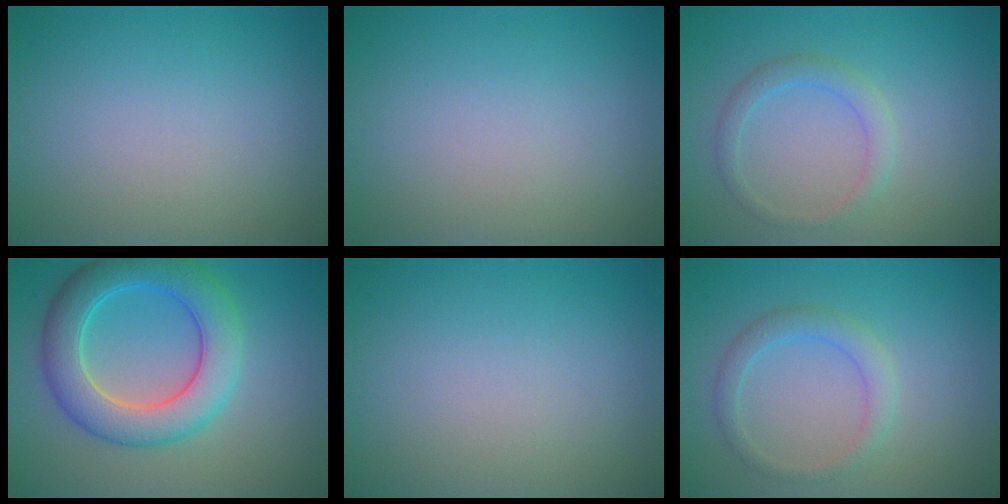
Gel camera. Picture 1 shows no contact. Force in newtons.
{"total": 0.0}
{"total": 1.8, "press": 1.8, "slide": 0.0}
{"total": 7.0, "press": 7.0, "slide": 0.2}
{"total": 0.0}
{"total": 2.1, "press": 2.1, "slide": 0.1}